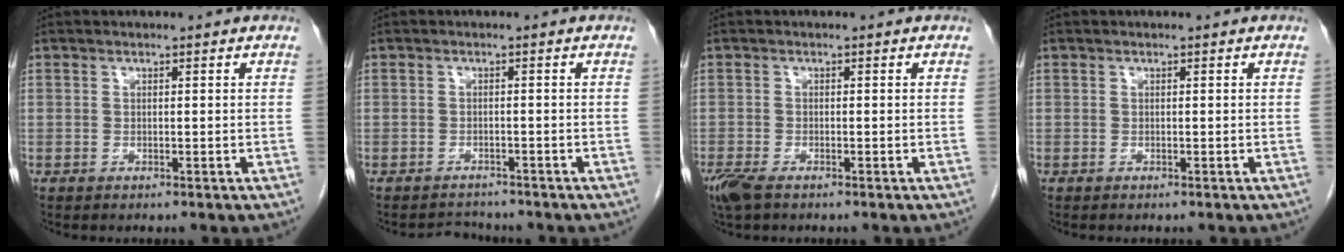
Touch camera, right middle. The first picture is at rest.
{"total": 2.5, "force": [-2.3, 0.6, -0.5], "torque": [0.001, -0.009, -0.037]}
{"total": 3.7, "force": [-2.6, 1.2, 2.4], "torque": [-0.058, -0.012, -0.045]}
{"total": 0.0}